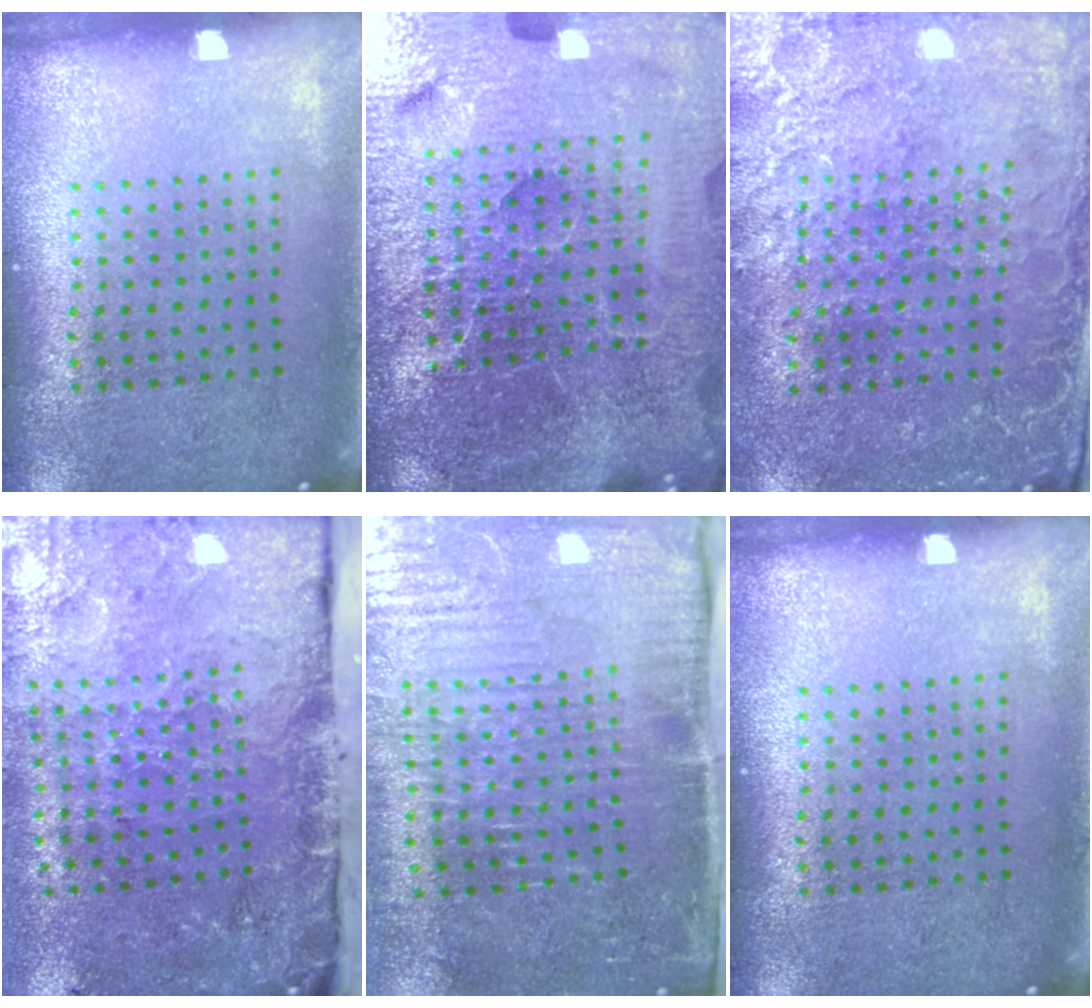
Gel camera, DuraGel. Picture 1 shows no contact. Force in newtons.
{"total": 7.2, "press": 6.2, "slide": 3.7}
{"total": 2.9, "press": 2.8, "slide": 0.8}
{"total": 5.1, "press": 3.7, "slide": 3.6}
{"total": 5.3, "press": 4.5, "slide": 2.7}
{"total": 0.0}